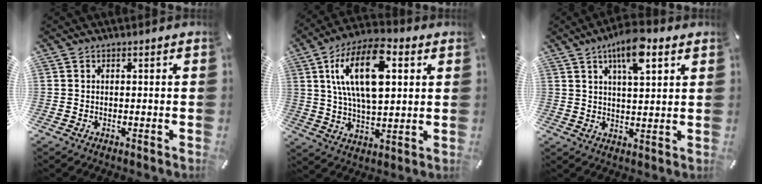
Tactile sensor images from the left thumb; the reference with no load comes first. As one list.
[{"total": 17.7, "force": [6.1, 8.6, 14.2], "torque": [-0.283, -0.003, 0.098]}, {"total": 9.8, "force": [5.8, 3.3, 7.3], "torque": [-0.120, -0.013, 0.097]}]